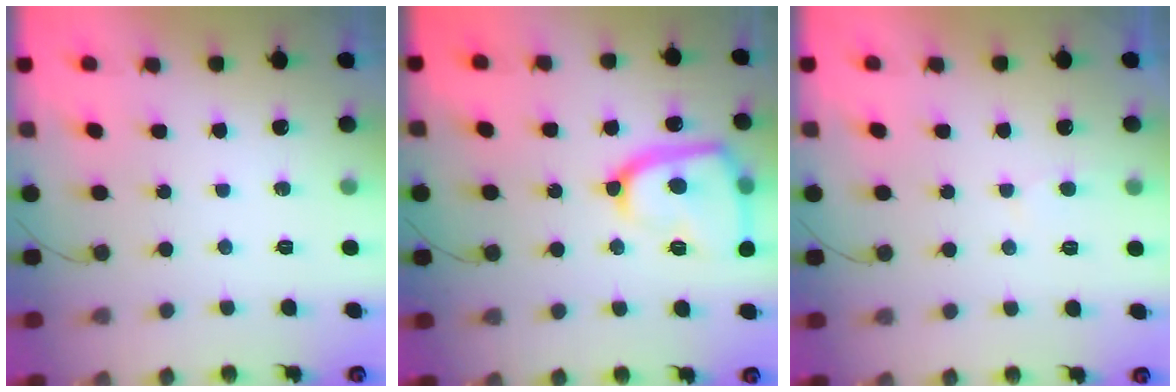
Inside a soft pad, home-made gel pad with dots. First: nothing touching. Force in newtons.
{"total": 17.8, "press": 17.7, "slide": 1.6}
{"total": 3.6, "press": 3.6, "slide": 0.5}